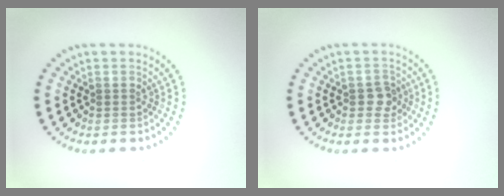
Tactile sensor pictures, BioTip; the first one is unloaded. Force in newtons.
{"total": 2.1, "press": 2.0, "slide": 0.5}